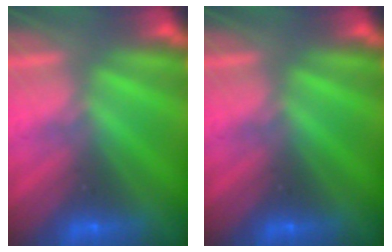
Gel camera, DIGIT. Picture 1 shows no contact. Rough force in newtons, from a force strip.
{"total": 0.0}